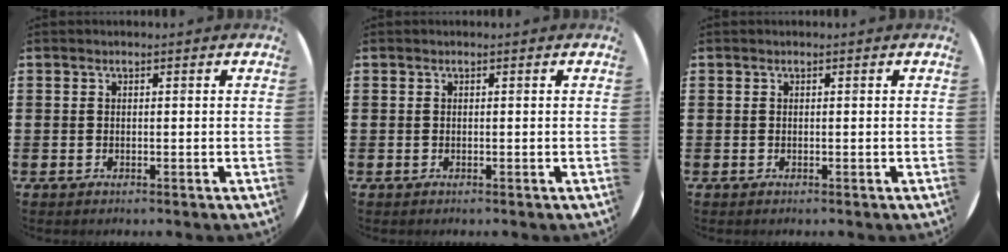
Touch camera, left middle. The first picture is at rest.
{"total": 0.0}
{"total": 0.0}